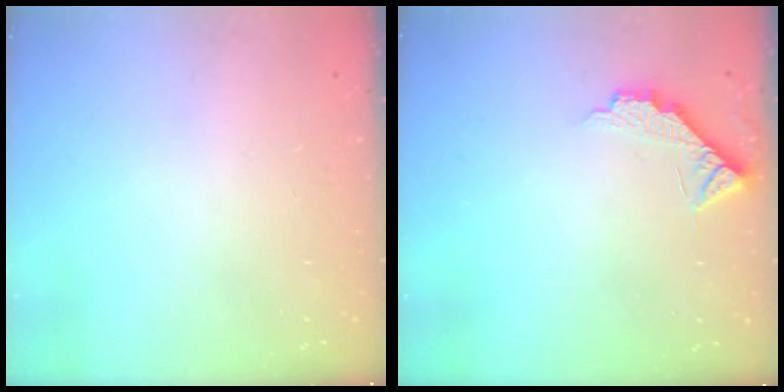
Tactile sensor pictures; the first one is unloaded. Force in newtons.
{"total": 7.4, "press": 7.4, "slide": 0.7}